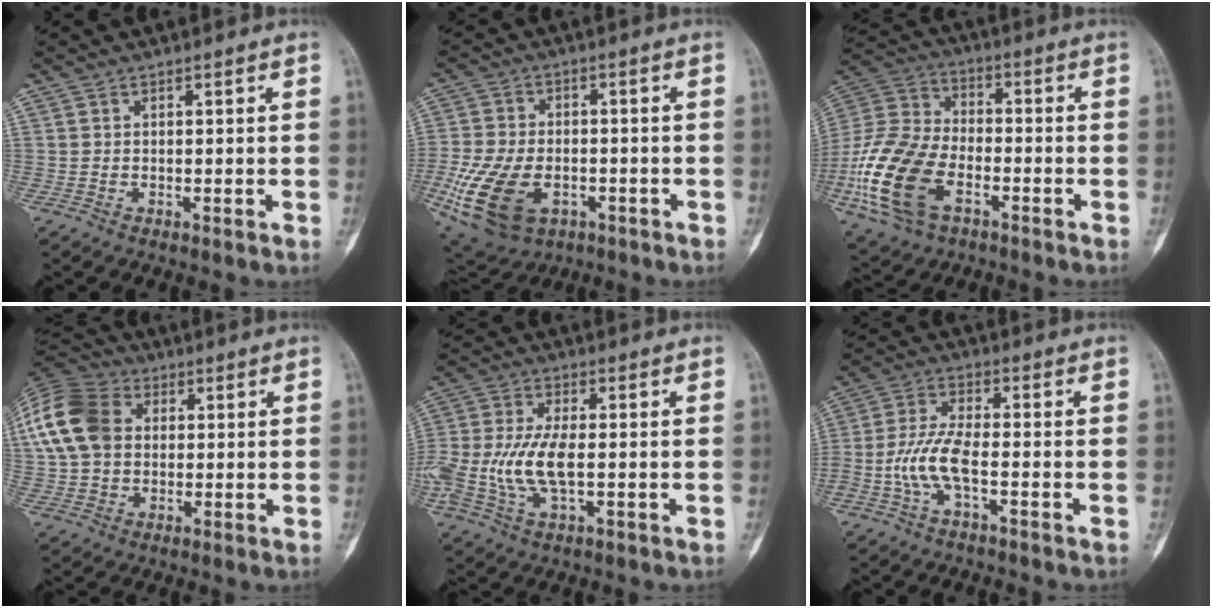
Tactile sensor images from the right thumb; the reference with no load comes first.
{"total": 17.2, "force": [-5.5, 10.9, 12.1], "torque": [-0.257, 0.001, -0.083]}
{"total": 19.9, "force": [-7.0, 11.8, 14.5], "torque": [-0.312, 0.017, -0.131]}
{"total": 16.7, "force": [2.9, 12.6, 10.5], "torque": [-0.216, 0.021, 0.047]}
{"total": 12.2, "force": [-1.5, 5.5, 10.7], "torque": [-0.253, 0.004, -0.028]}
{"total": 7.5, "force": [-2.5, 2.3, 6.7], "torque": [-0.160, 0.022, -0.052]}